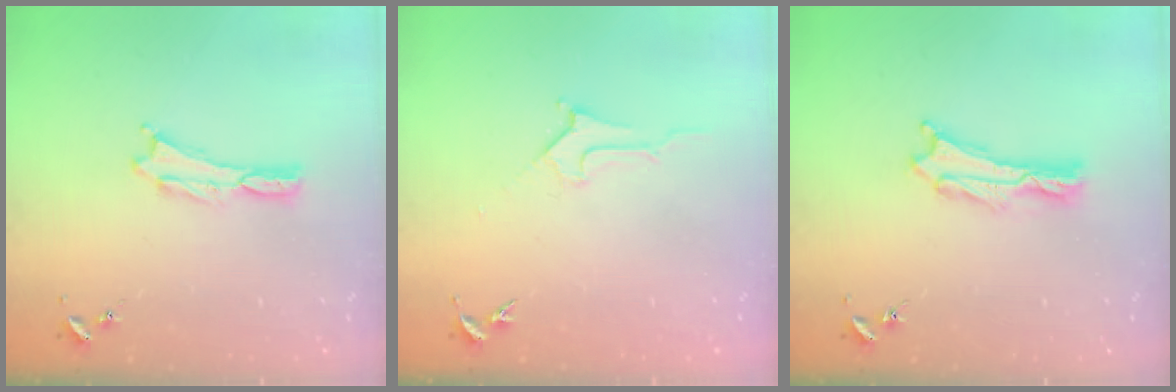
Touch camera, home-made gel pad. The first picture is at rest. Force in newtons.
{"total": 2.8, "press": 2.8, "slide": 0.4}
{"total": 1.1, "press": 1.1, "slide": 0.2}